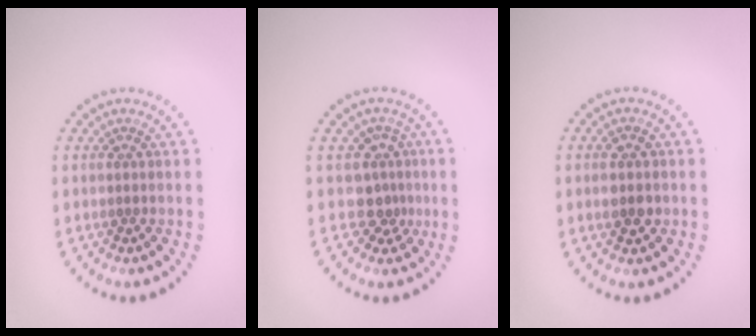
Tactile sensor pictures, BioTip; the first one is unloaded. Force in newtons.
{"total": 2.5, "press": 1.9, "slide": 1.7}
{"total": 2.8, "press": 2.8, "slide": 0.1}